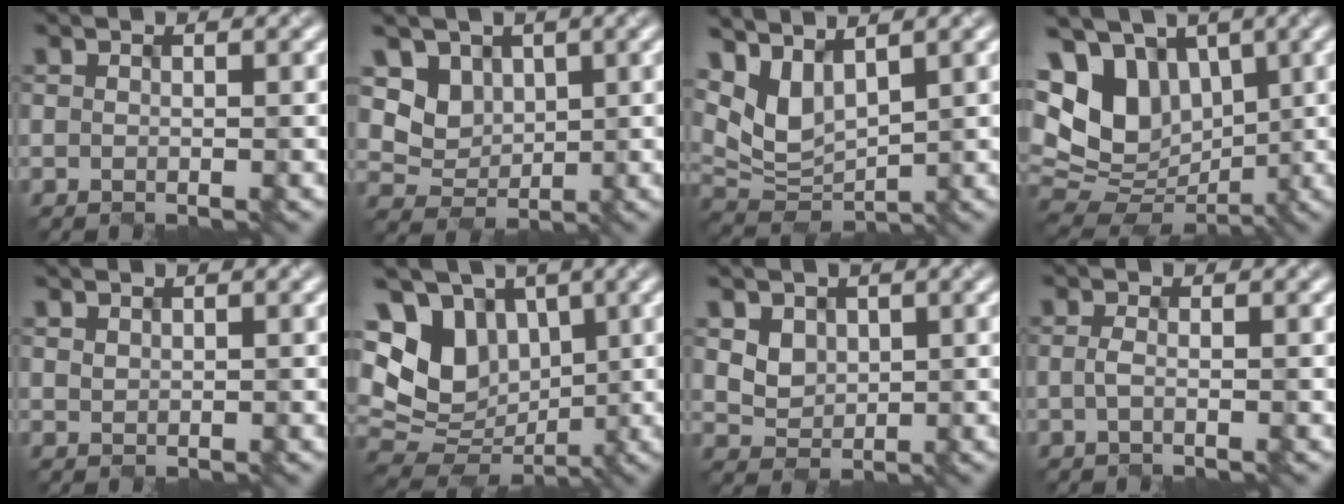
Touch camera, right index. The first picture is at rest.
{"total": 4.1, "force": [1.6, 3.4, 1.7], "torque": [-0.043, -0.006, 0.039]}
{"total": 5.0, "force": [2.6, 2.7, 3.3], "torque": [-0.072, -0.006, 0.053]}
{"total": 9.5, "force": [2.8, 6.7, 6.0], "torque": [-0.123, 0.007, 0.046]}
{"total": 0.6, "force": [0.4, 0.4, 0.2], "torque": [-0.005, -0.002, 0.013]}
{"total": 9.8, "force": [2.7, 7.3, 5.9], "torque": [-0.124, 0.017, 0.046]}
{"total": 3.2, "force": [1.2, 2.6, 1.3], "torque": [-0.046, 0.000, 0.037]}
{"total": 1.0, "force": [-0.4, 0.3, 0.9], "torque": [-0.020, 0.001, -0.009]}